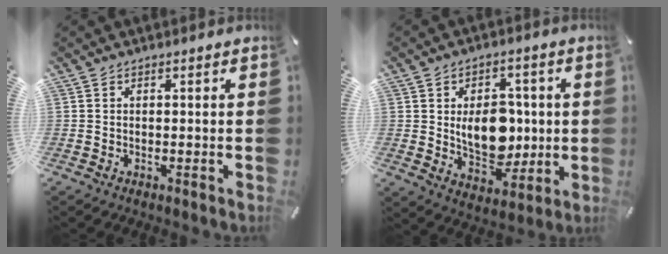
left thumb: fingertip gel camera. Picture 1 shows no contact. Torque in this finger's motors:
{"motor_torque": [0.56, 0.58, 0.65, -0.03, 0.32]}